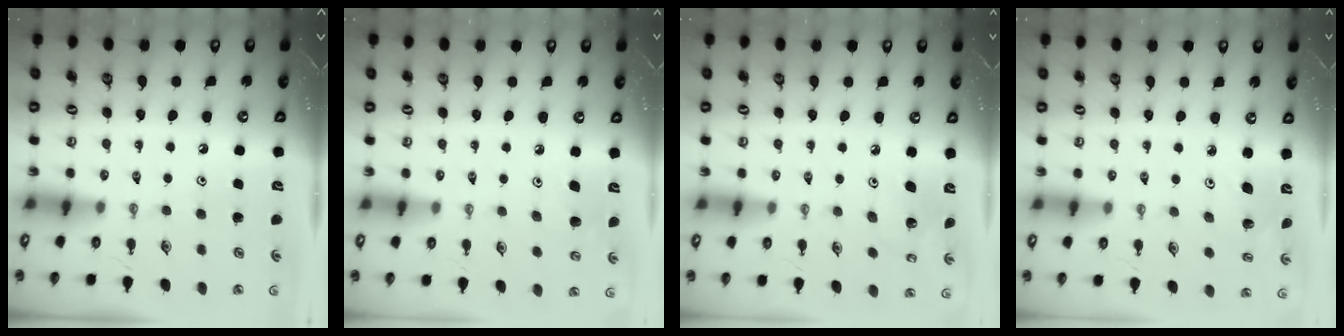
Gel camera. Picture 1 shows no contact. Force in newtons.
{"total": 6.8, "press": 6.6, "slide": 1.5}
{"total": 4.1, "press": 4.1, "slide": 0.3}
{"total": 3.3, "press": 2.3, "slide": 2.4}